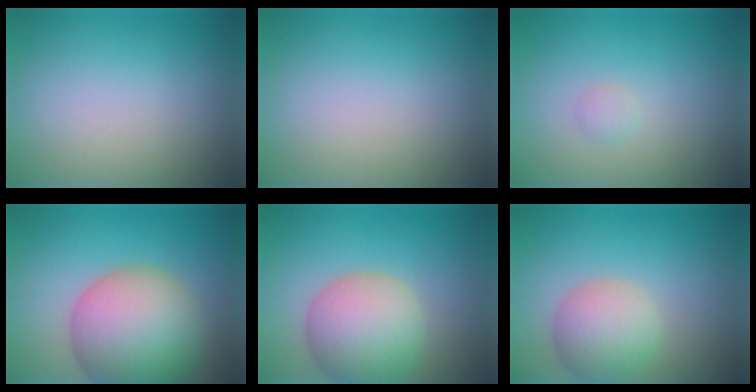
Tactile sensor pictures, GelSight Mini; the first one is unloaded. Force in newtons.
{"total": 0.0}
{"total": 0.7, "press": 0.7, "slide": 0.1}
{"total": 11.4, "press": 11.4, "slide": 0.8}
{"total": 7.3, "press": 7.3, "slide": 0.6}
{"total": 4.6, "press": 4.6, "slide": 0.2}